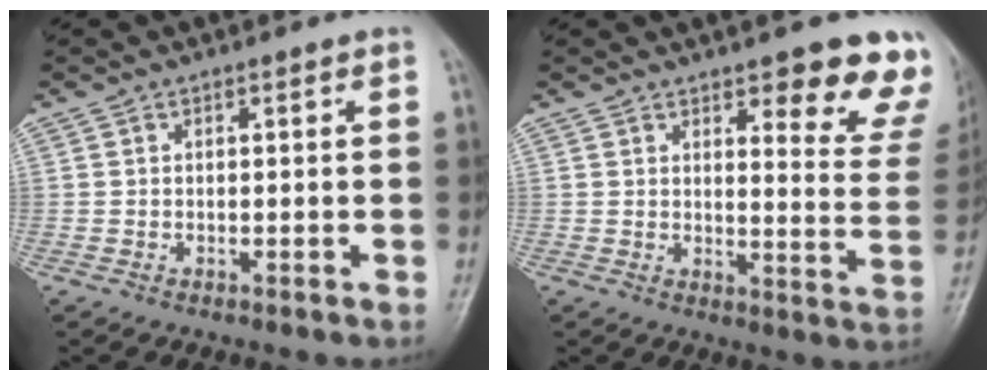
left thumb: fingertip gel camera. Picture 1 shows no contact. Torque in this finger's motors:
{"motor_torque": [0.40, 0.23, 0.40, -0.13, 0.09]}